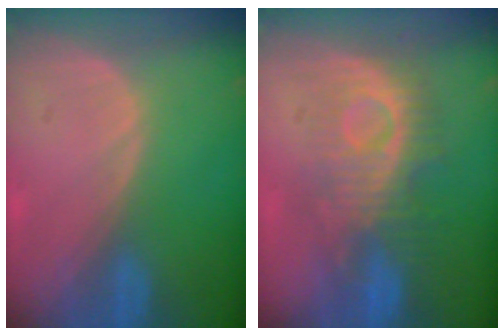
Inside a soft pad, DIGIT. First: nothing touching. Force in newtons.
{"total": 8.8, "press": 8.7, "slide": 1.1}